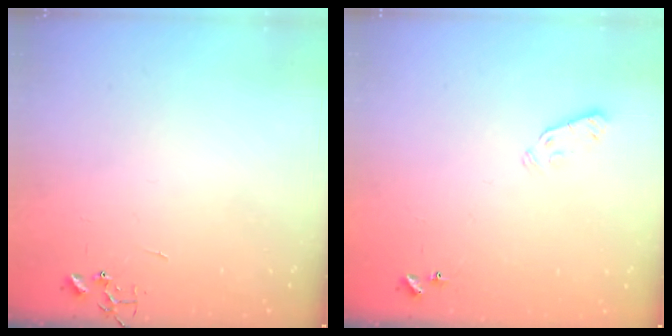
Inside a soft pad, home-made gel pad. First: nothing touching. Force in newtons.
{"total": 3.9, "press": 3.8, "slide": 0.7}